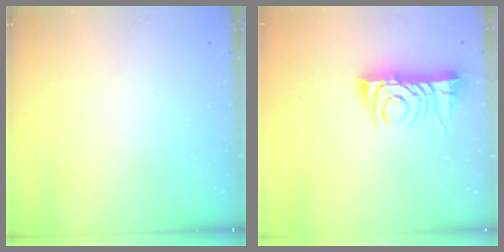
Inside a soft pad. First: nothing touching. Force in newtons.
{"total": 8.0, "press": 8.0, "slide": 0.7}